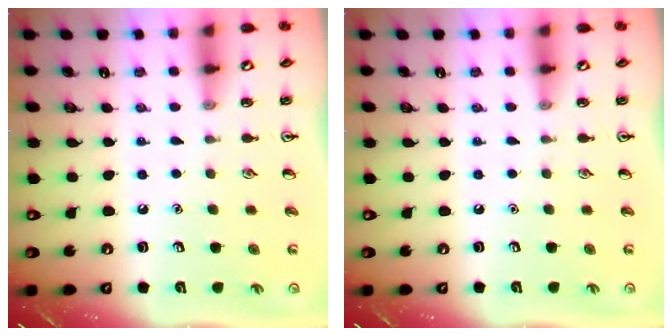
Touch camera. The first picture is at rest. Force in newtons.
{"total": 0.0}